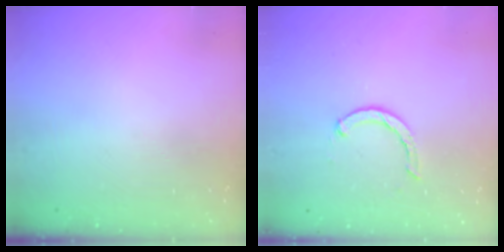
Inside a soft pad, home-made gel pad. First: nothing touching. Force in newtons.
{"total": 1.9, "press": 1.9, "slide": 0.3}